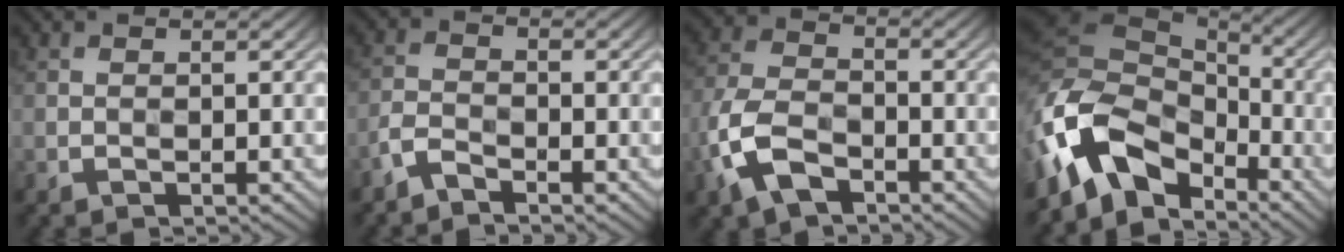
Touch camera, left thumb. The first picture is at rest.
{"total": 2.8, "force": [-2.4, 0.7, 1.2], "torque": [-0.028, -0.001, -0.063]}
{"total": 8.6, "force": [-4.4, 4.7, 5.7], "torque": [-0.143, -0.003, -0.104]}
{"total": 13.4, "force": [-5.8, 8.4, 8.6], "torque": [-0.199, -0.003, -0.121]}